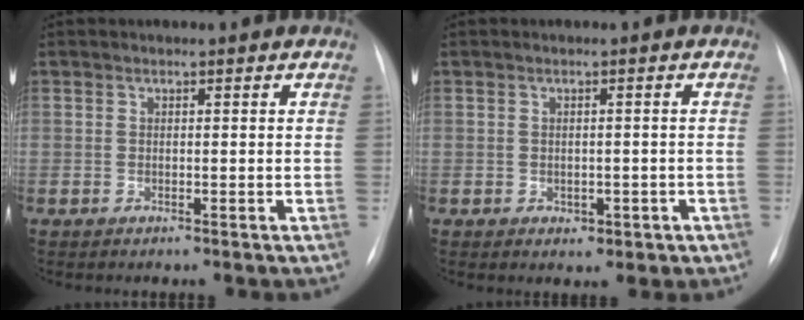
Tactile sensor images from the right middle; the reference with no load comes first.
{"total": 2.6, "force": [-1.0, 1.9, 1.5], "torque": [-0.016, 0.007, 0.000]}